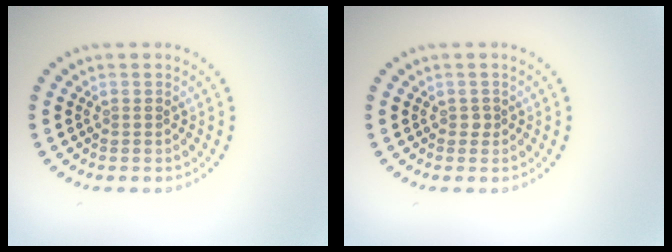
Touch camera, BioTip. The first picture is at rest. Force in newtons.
{"total": 0.5, "press": 0.4, "slide": 0.3}